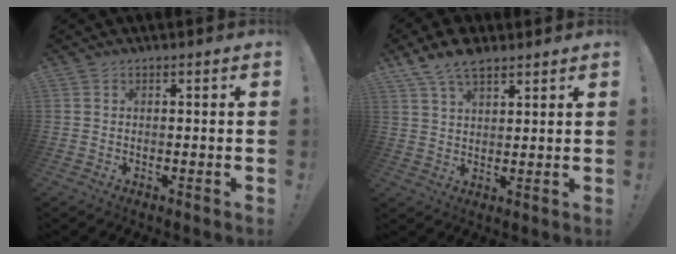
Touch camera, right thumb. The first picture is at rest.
{"total": 8.2, "force": [5.8, 3.8, 4.4], "torque": [-0.079, -0.020, 0.110]}